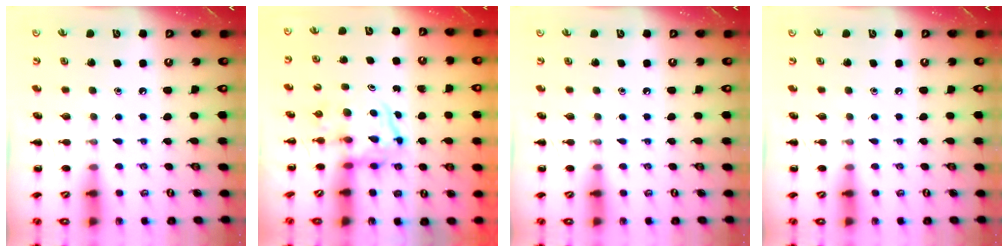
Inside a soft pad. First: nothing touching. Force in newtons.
{"total": 3.8, "press": 3.7, "slide": 0.5}
{"total": 0.0}
{"total": 0.0}